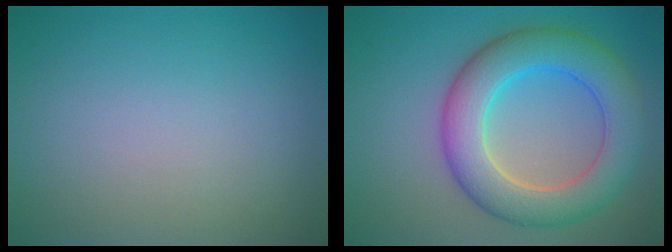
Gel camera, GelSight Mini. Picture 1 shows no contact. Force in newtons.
{"total": 7.6, "press": 7.6, "slide": 0.1}